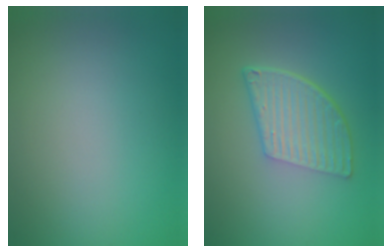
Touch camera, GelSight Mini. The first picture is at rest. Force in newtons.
{"total": 5.9, "press": 4.0, "slide": 4.4}